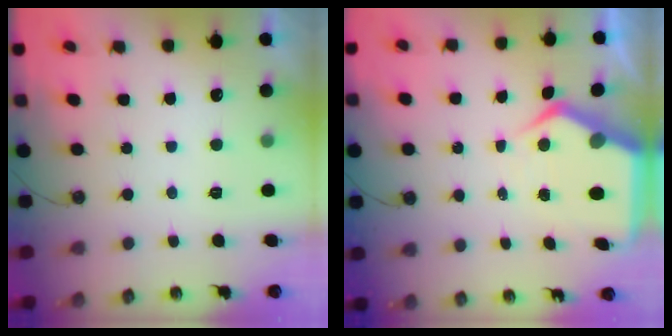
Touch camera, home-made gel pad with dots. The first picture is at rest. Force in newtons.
{"total": 7.4, "press": 7.3, "slide": 0.7}